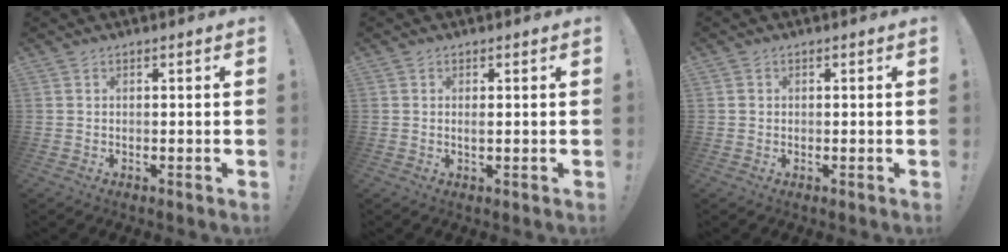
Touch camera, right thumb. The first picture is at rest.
{"total": 1.0, "force": [0.1, 0.2, 1.0], "torque": [-0.014, -0.003, 0.000]}
{"total": 1.0, "force": [0.1, 1.0, 0.0], "torque": [-0.008, 0.006, 0.004]}